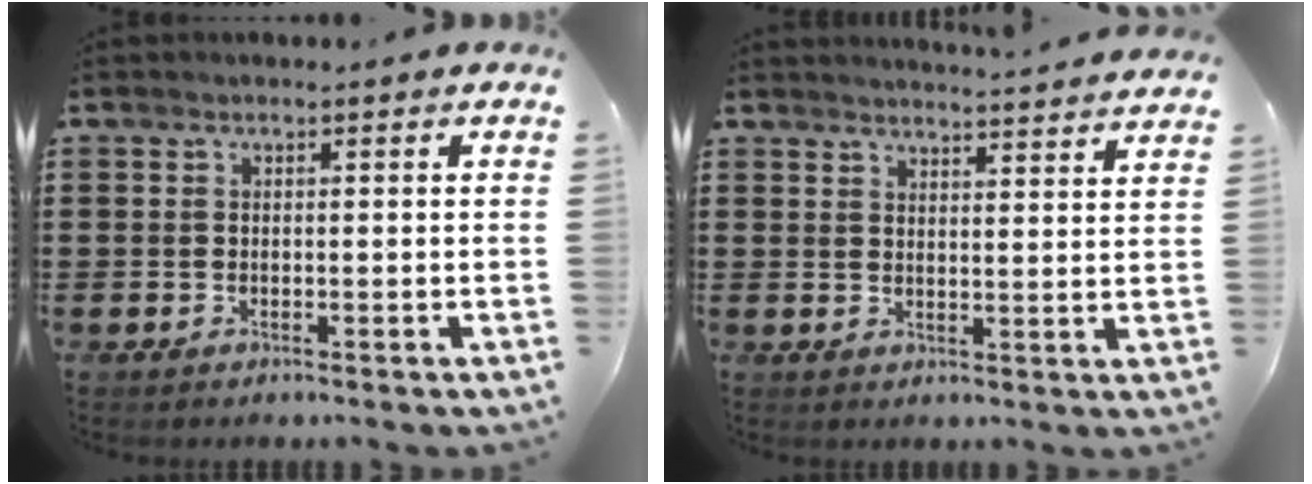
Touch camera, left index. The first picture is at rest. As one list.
[{"total": 3.5, "force": [3.3, -0.9, 0.0], "torque": [-0.012, -0.024, 0.059]}]